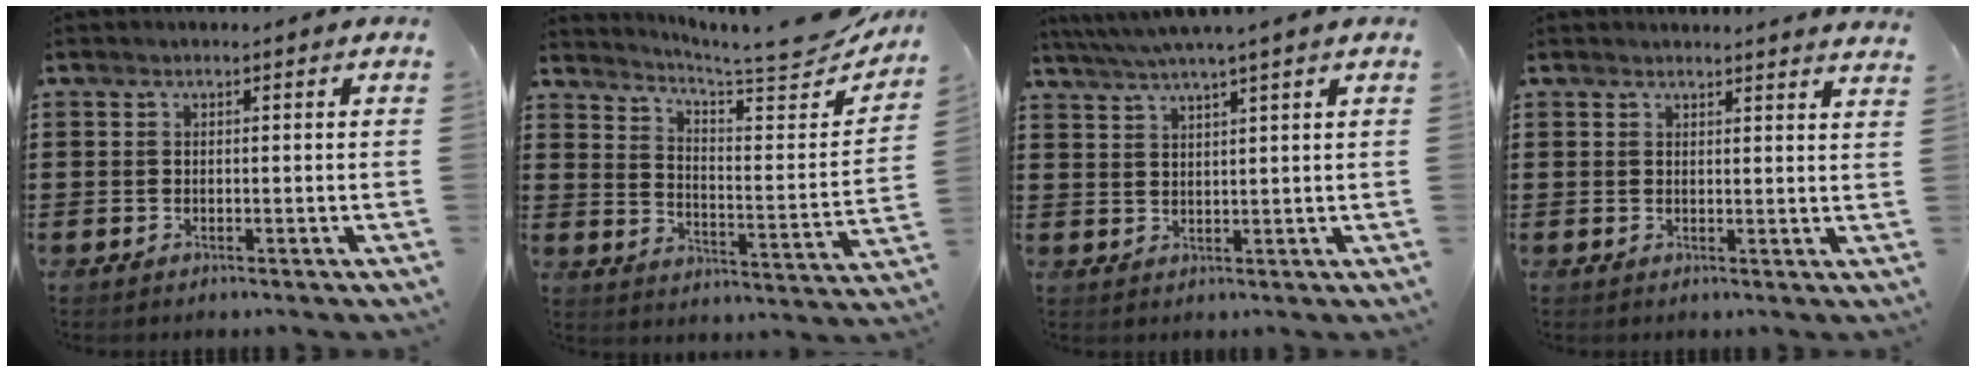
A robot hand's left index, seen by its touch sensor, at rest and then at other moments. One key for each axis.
{"total": 5.8, "fx": 5.3, "fy": -0.1, "fz": 2.4, "tx": -0.056, "ty": -0.051, "tz": 0.082}
{"total": 3.7, "fx": 2.8, "fy": -0.6, "fz": 2.2, "tx": -0.050, "ty": -0.008, "tz": 0.049}
{"total": 2.1, "fx": 2.0, "fy": -0.4, "fz": 0.2, "tx": 0.000, "ty": -0.008, "tz": 0.037}